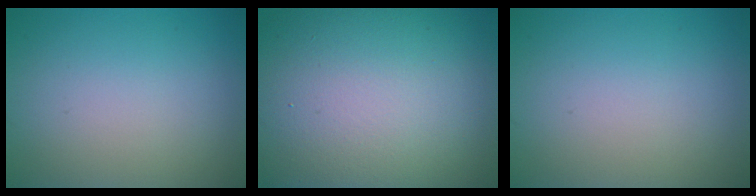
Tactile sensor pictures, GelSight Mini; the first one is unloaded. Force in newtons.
{"total": 19.7, "press": 19.7, "slide": 1.2}
{"total": 0.0}